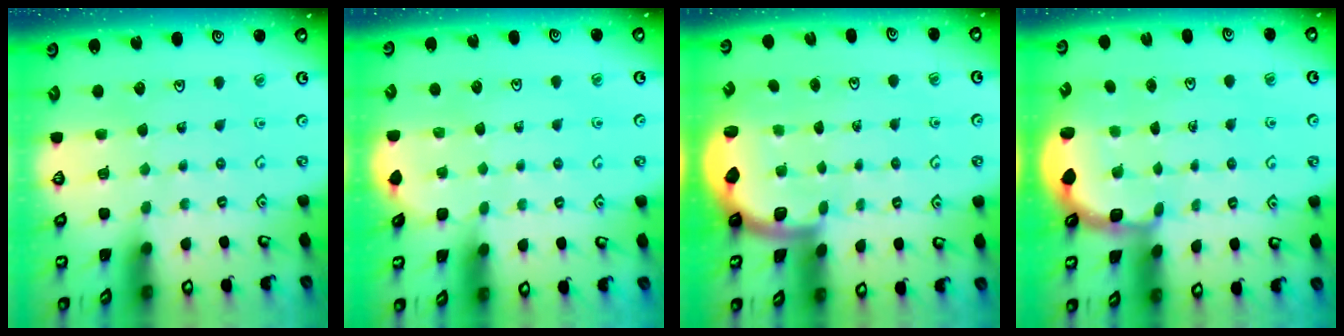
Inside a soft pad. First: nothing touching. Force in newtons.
{"total": 2.1, "press": 2.1, "slide": 0.2}
{"total": 1.9, "press": 1.8, "slide": 0.5}
{"total": 2.7, "press": 2.1, "slide": 1.7}